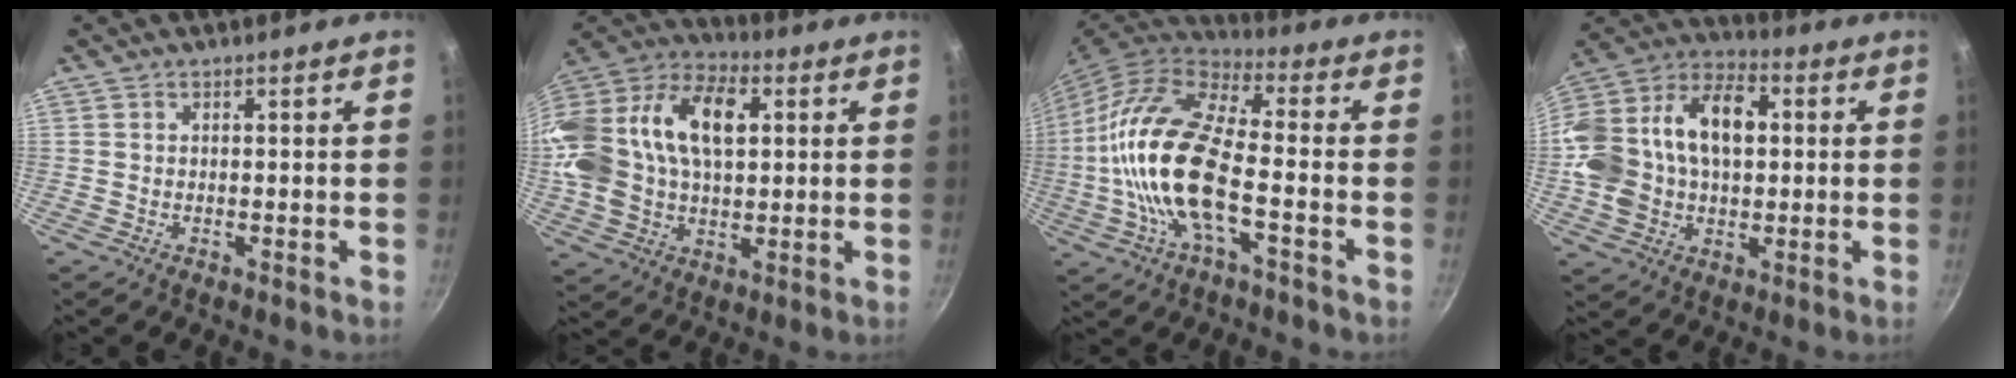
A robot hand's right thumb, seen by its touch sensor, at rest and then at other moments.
{"total": 27.4, "force": [5.0, 17.2, 20.8], "torque": [-0.443, 0.040, 0.091]}
{"total": 18.8, "force": [-3.3, 7.2, 17.1], "torque": [-0.363, 0.032, -0.063]}
{"total": 23.3, "force": [2.0, 15.2, 17.5], "torque": [-0.343, 0.027, 0.033]}